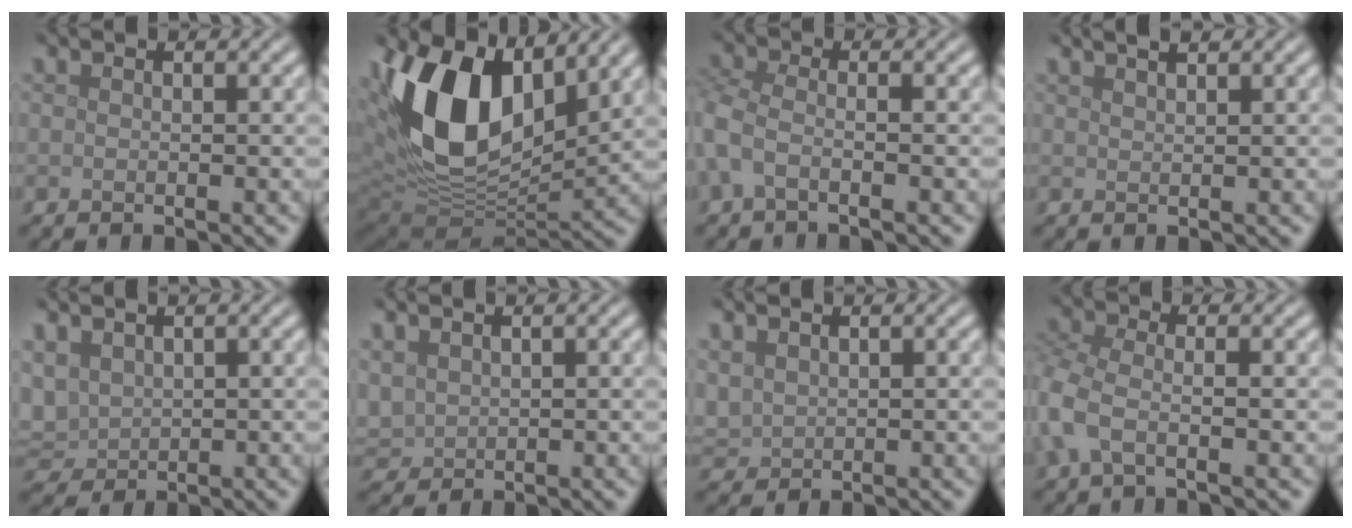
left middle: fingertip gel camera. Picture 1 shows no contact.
{"total": 14.6, "force": [4.6, 8.7, 10.9], "torque": [-0.218, 0.000, 0.080]}
{"total": 2.6, "force": [-0.8, 1.2, 2.2], "torque": [-0.059, -0.002, -0.030]}
{"total": 2.5, "force": [1.7, 0.9, 1.5], "torque": [-0.003, 0.009, 0.003]}
{"total": 3.1, "force": [1.4, 2.2, 1.8], "torque": [-0.050, 0.002, 0.031]}
{"total": 2.3, "force": [1.0, 1.7, 1.1], "torque": [-0.035, 0.001, 0.027]}
{"total": 2.0, "force": [1.2, 1.4, 0.9], "torque": [-0.027, 0.002, 0.031]}
{"total": 3.4, "force": [-0.7, 1.6, 3.0], "torque": [-0.079, -0.003, -0.026]}